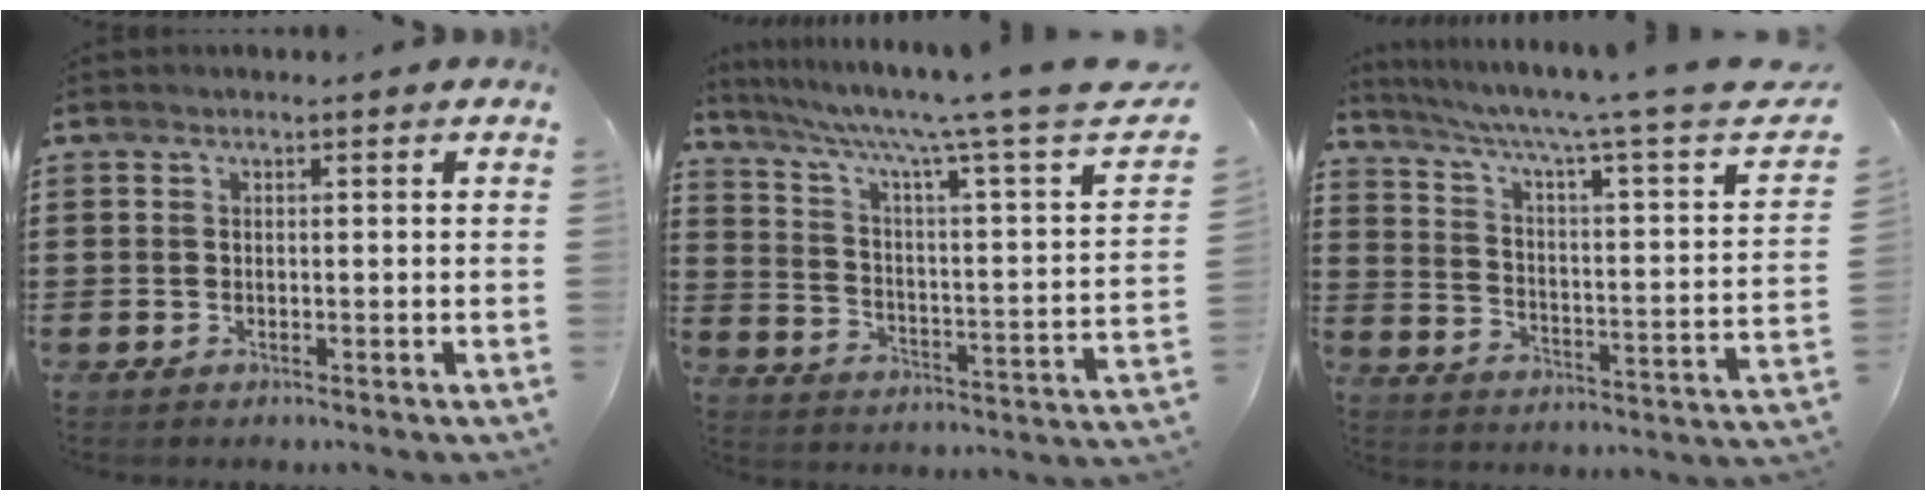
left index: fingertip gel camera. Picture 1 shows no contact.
{"total": 8.6, "force": [6.2, 0.1, 6.1], "torque": [-0.127, -0.047, 0.091]}
{"total": 5.7, "force": [3.7, 0.0, 4.4], "torque": [-0.095, -0.033, 0.052]}